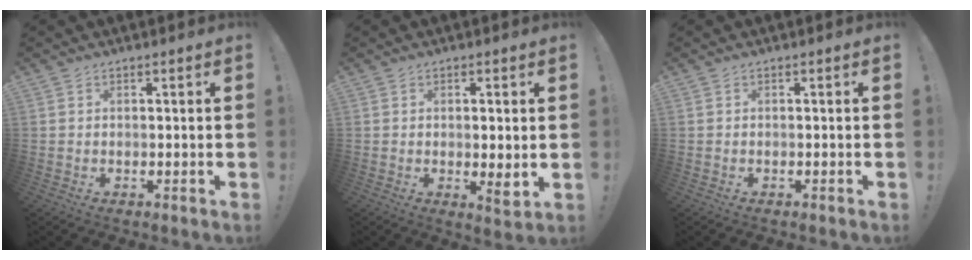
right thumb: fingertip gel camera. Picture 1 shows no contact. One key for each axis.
{"total": 3.9, "fx": -0.1, "fy": 1.1, "fz": 3.7, "tx": -0.045, "ty": -0.008, "tz": -0.001}
{"total": 0.6, "fx": -0.5, "fy": -0.3, "fz": 0.0, "tx": -0.001, "ty": -0.003, "tz": -0.009}